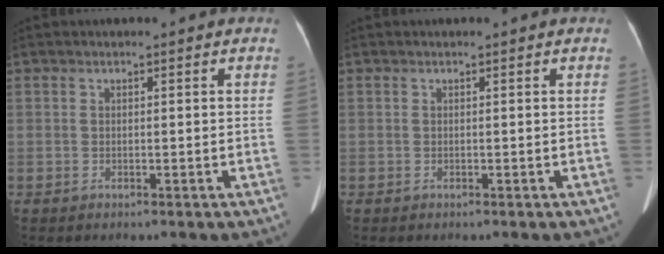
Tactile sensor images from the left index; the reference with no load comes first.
{"total": 0.0}